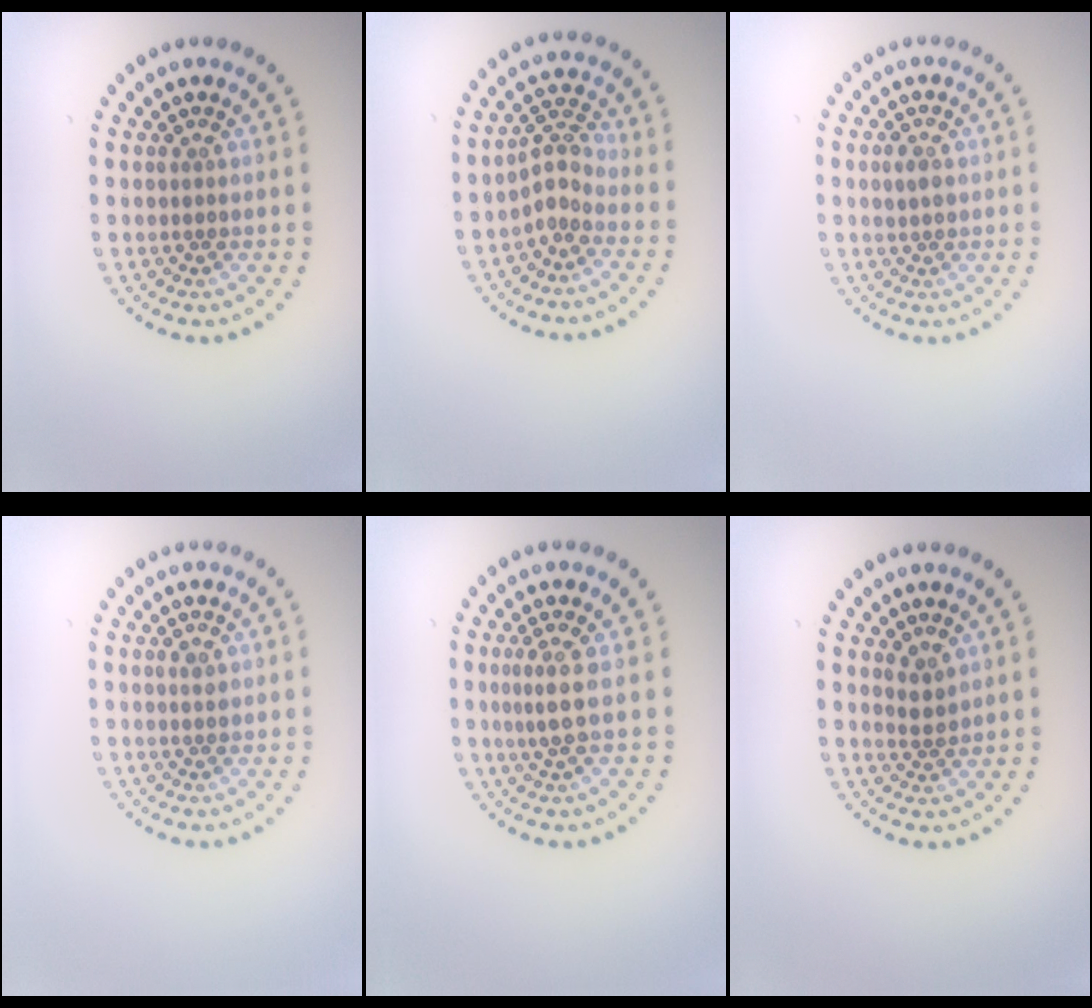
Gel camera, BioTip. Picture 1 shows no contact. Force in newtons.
{"total": 2.3, "press": 1.5, "slide": 1.7}
{"total": 1.5, "press": 1.5, "slide": 0.3}
{"total": 0.9, "press": 0.9, "slide": 0.1}
{"total": 1.8, "press": 1.3, "slide": 1.3}
{"total": 1.3, "press": 1.1, "slide": 0.8}